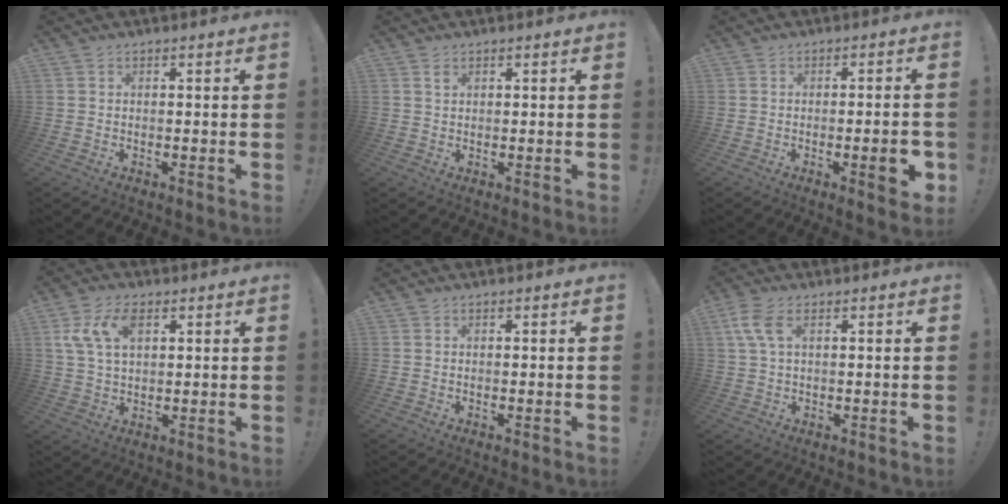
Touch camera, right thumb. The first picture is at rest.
{"total": 1.0, "force": [0.6, 0.5, 0.6], "torque": [-0.009, -0.001, 0.011]}
{"total": 6.5, "force": [-2.0, 1.1, 6.1], "torque": [-0.074, -0.002, -0.030]}
{"total": 10.1, "force": [3.8, 6.1, 7.0], "torque": [-0.139, 0.001, 0.072]}
{"total": 0.0}
{"total": 6.1, "force": [1.9, 2.8, 5.1], "torque": [-0.115, 0.004, 0.035]}